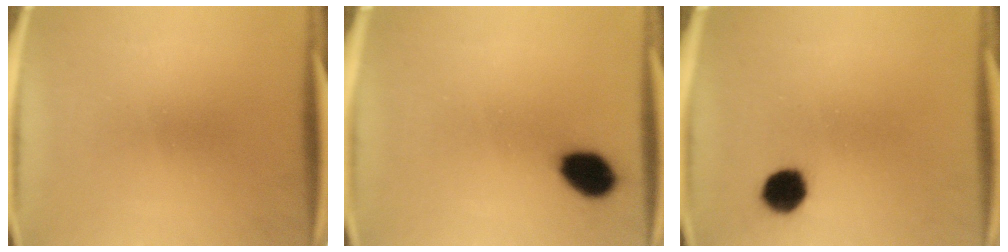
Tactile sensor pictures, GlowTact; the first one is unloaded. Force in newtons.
{"total": 8.0}
{"total": 6.2}